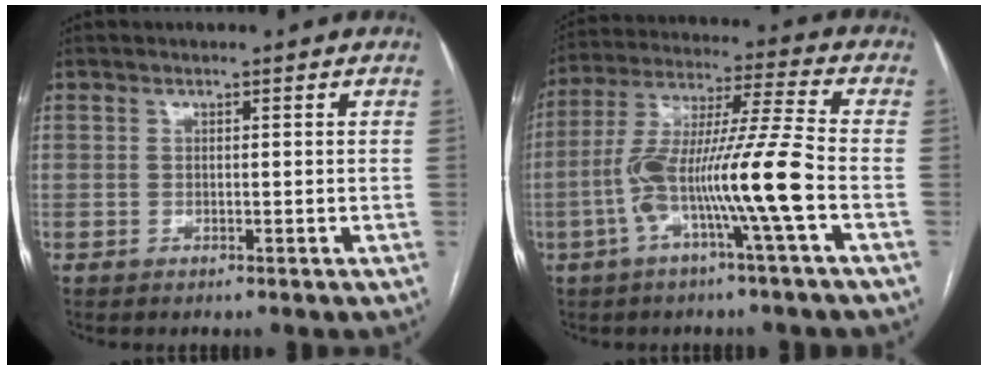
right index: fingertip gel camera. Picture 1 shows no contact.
{"total": 13.9, "force": [-4.4, -1.2, 13.2], "torque": [-0.256, 0.009, -0.086]}